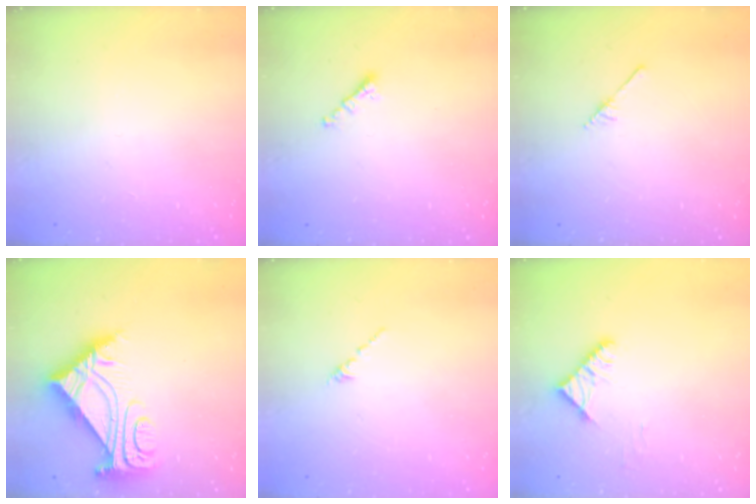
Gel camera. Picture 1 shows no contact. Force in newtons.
{"total": 1.2, "press": 1.1, "slide": 0.5}
{"total": 2.5, "press": 2.4, "slide": 0.3}
{"total": 8.9, "press": 8.8, "slide": 1.1}
{"total": 0.6, "press": 0.5, "slide": 0.3}
{"total": 4.5, "press": 4.4, "slide": 0.8}